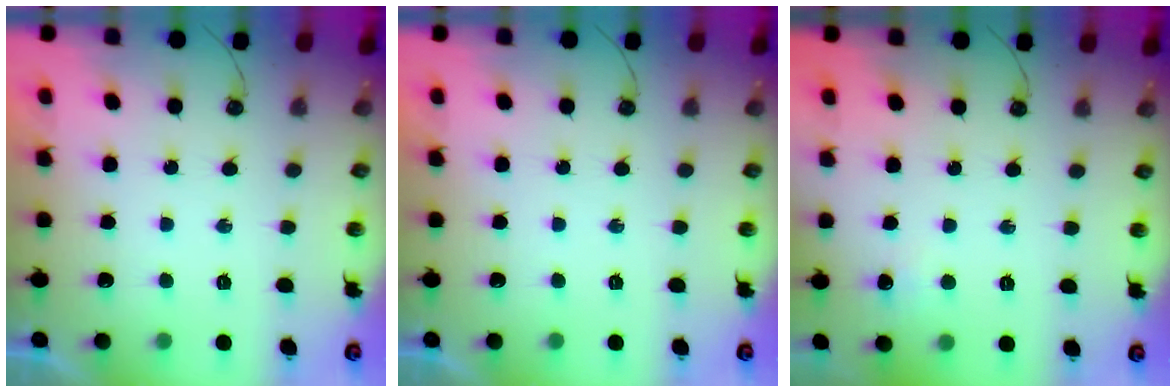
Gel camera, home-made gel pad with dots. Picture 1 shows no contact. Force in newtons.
{"total": 0.0}
{"total": 4.3, "press": 3.9, "slide": 1.8}